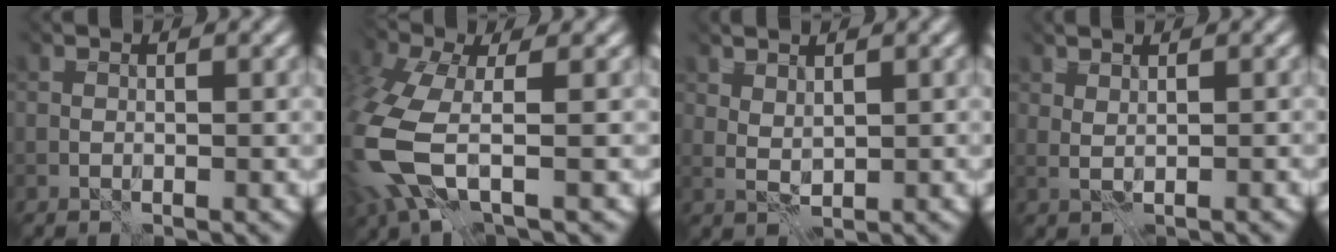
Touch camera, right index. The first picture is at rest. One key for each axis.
{"total": 7.8, "fx": -2.1, "fy": 3.7, "fz": 6.6, "tx": -0.192, "ty": -0.022, "tz": -0.050}
{"total": 1.3, "fx": 1.3, "fy": 0.1, "fz": 0.3, "tx": -0.010, "ty": -0.002, "tz": 0.028}
{"total": 0.9, "fx": 0.8, "fy": -0.4, "fz": 0.0, "tx": -0.005, "ty": -0.001, "tz": 0.016}